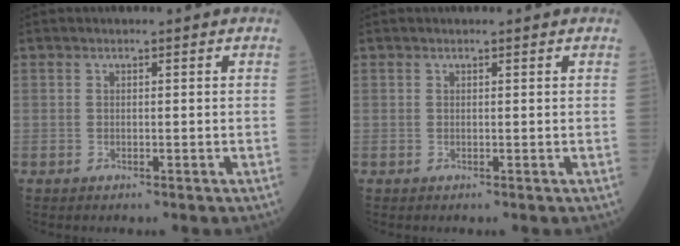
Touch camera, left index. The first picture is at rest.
{"total": 0.5, "force": [0.5, 0.1, 0.1], "torque": [-0.003, 0.007, 0.006]}